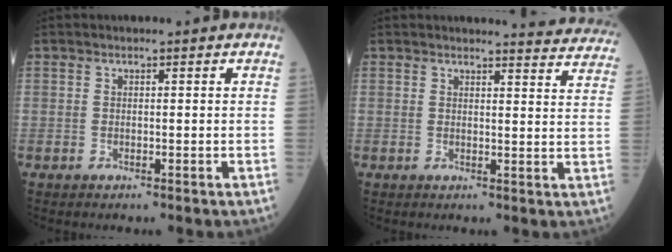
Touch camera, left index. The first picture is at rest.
{"total": 9.9, "force": [9.8, 0.4, 1.1], "torque": [0.010, -0.057, 0.080]}